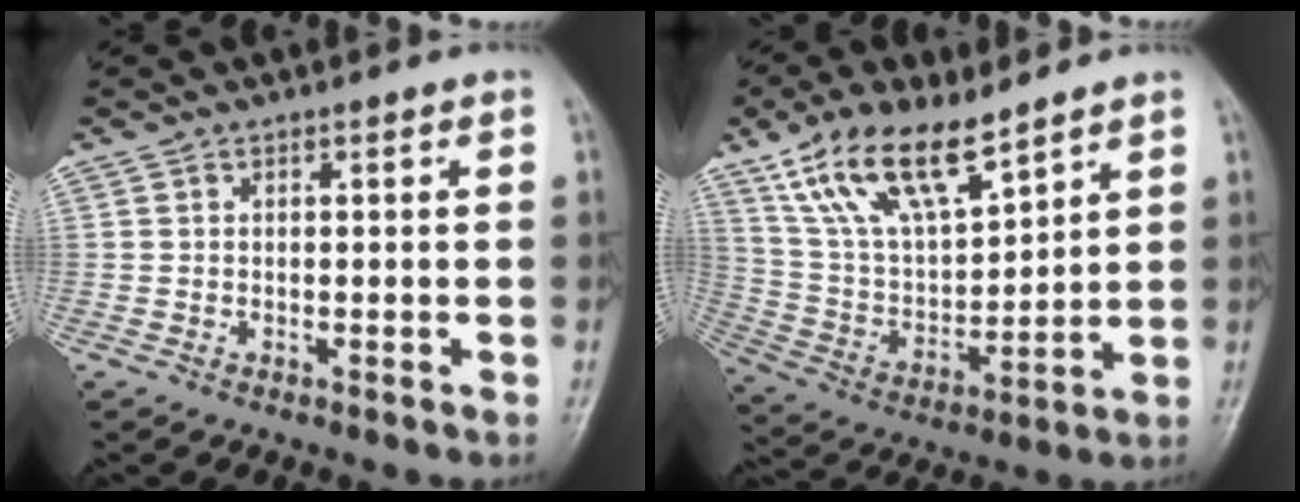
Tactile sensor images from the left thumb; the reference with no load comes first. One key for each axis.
{"total": 16.5, "fx": 11.0, "fy": 6.6, "fz": 10.4, "tx": -0.164, "ty": -0.044, "tz": 0.221}